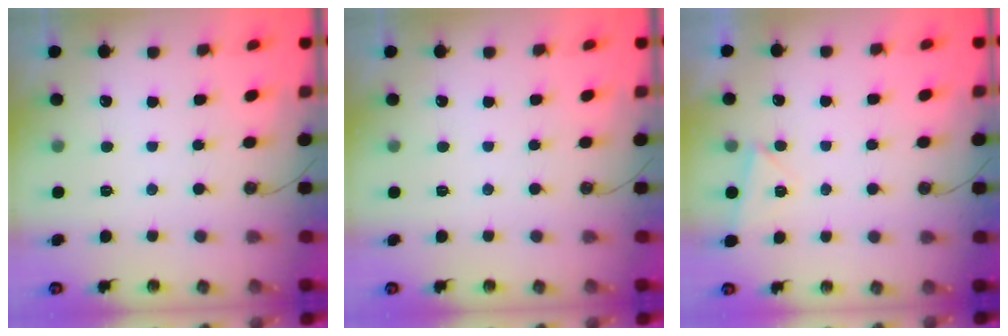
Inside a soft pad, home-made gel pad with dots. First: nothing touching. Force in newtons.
{"total": 0.0}
{"total": 4.3, "press": 3.8, "slide": 2.1}